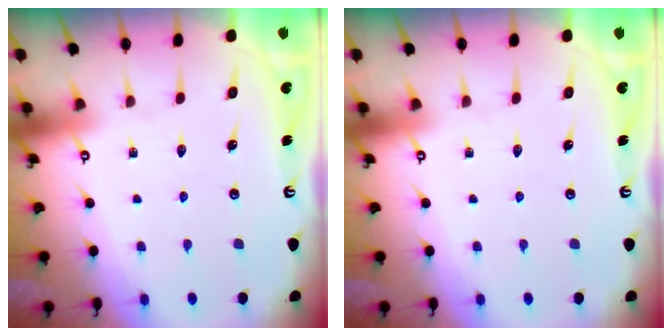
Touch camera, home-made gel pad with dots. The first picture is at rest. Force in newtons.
{"total": 0.0}